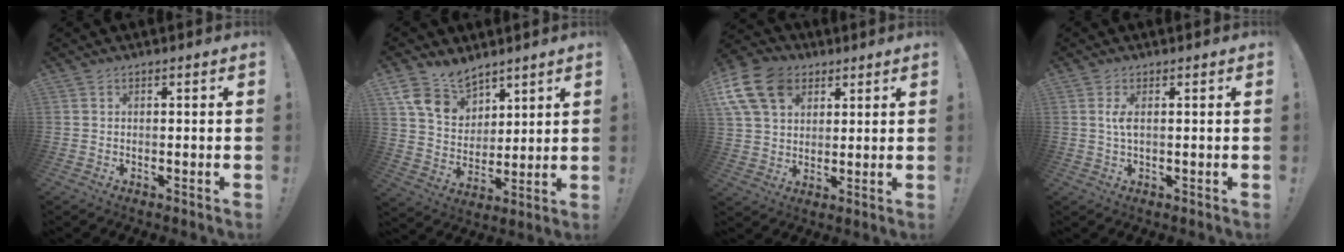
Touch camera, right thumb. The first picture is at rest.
{"total": 13.7, "force": [10.0, 8.0, 4.9], "torque": [-0.097, -0.059, 0.197]}
{"total": 15.6, "force": [6.7, 11.1, 8.7], "torque": [-0.166, -0.030, 0.127]}
{"total": 2.9, "force": [0.6, 0.9, 2.8], "torque": [-0.052, 0.001, 0.008]}